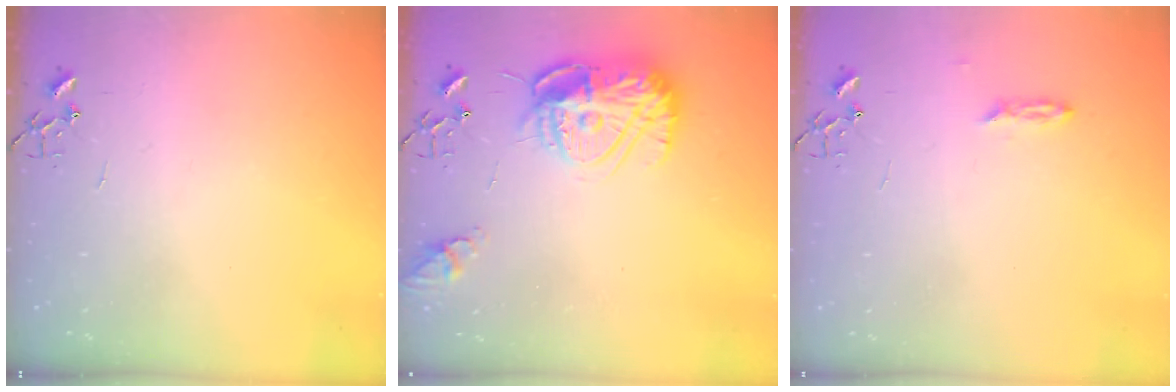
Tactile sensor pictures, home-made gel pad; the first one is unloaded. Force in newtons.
{"total": 15.2, "press": 15.1, "slide": 1.2}
{"total": 2.3, "press": 2.2, "slide": 0.4}